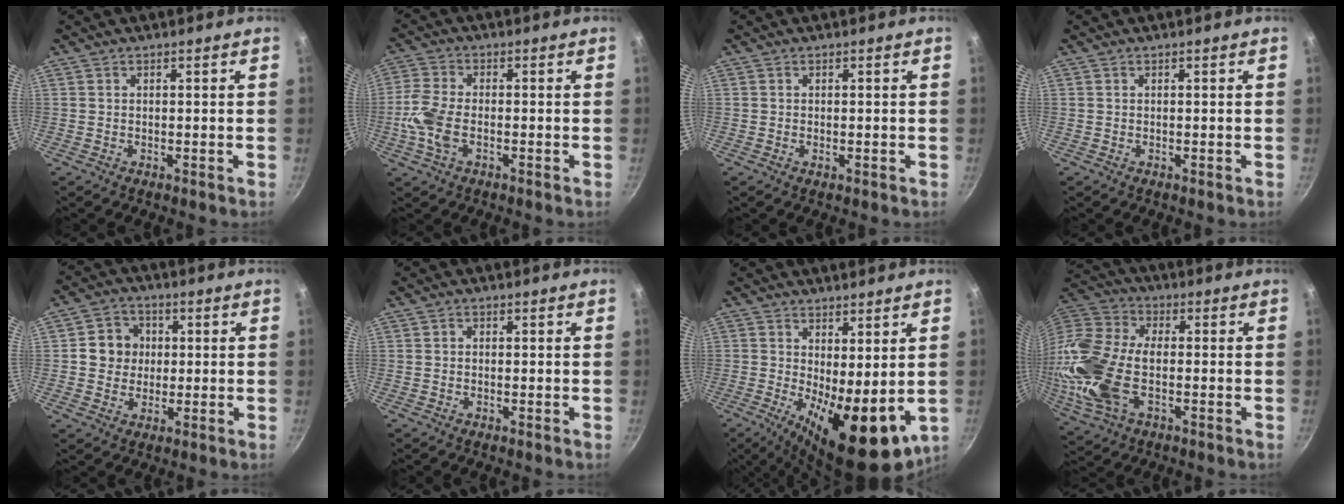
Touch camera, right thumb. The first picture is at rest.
{"total": 7.3, "force": [-1.8, 4.0, 5.9], "torque": [-0.132, 0.011, -0.047]}
{"total": 0.6, "force": [-0.2, 0.3, 0.5], "torque": [-0.009, 0.000, -0.003]}
{"total": 0.0}
{"total": 7.1, "force": [0.8, 6.6, 2.6], "torque": [-0.005, 0.007, 0.002]}
{"total": 0.8, "force": [0.0, 0.7, 0.4], "torque": [-0.006, 0.006, -0.001]}
{"total": 14.6, "force": [-0.9, 5.8, 13.4], "torque": [-0.172, -0.018, 0.002]}
{"total": 20.0, "force": [-3.0, 11.6, 16.0], "torque": [-0.343, 0.021, -0.067]}